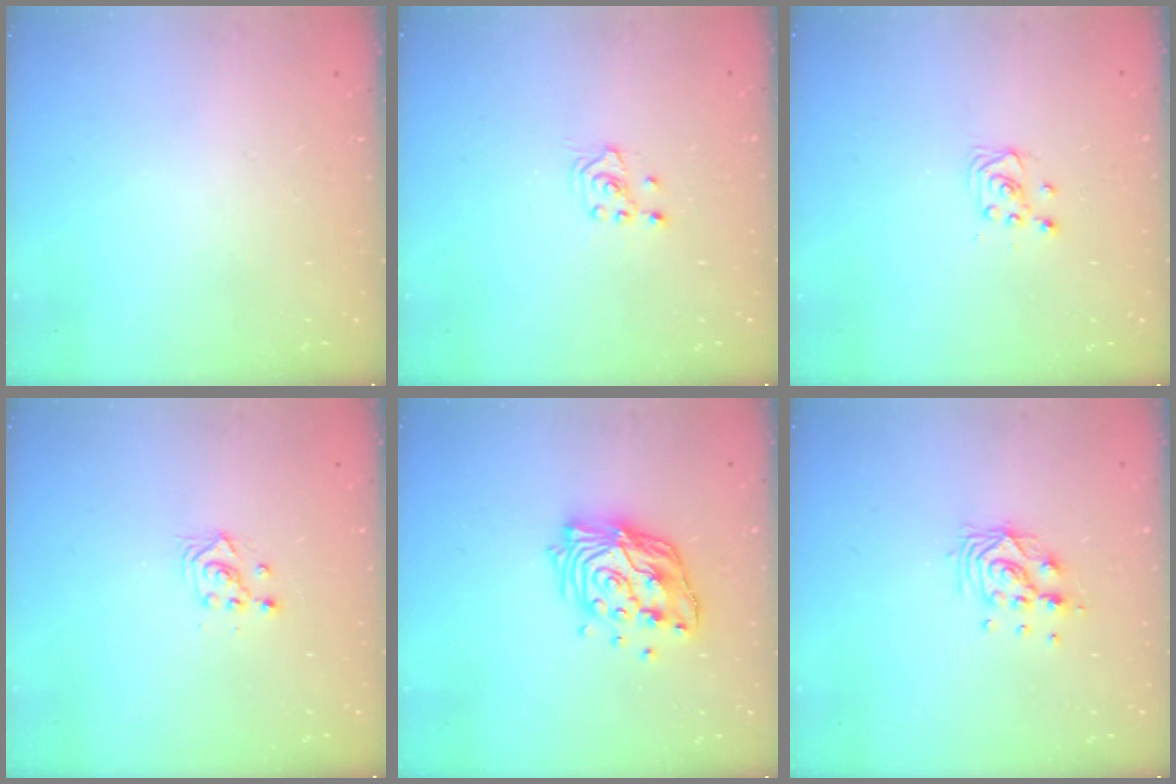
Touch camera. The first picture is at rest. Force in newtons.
{"total": 2.5, "press": 2.4, "slide": 0.9}
{"total": 2.9, "press": 2.9, "slide": 0.4}
{"total": 2.3, "press": 2.3, "slide": 0.2}
{"total": 13.7, "press": 13.6, "slide": 1.4}
{"total": 9.2, "press": 9.2, "slide": 0.5}